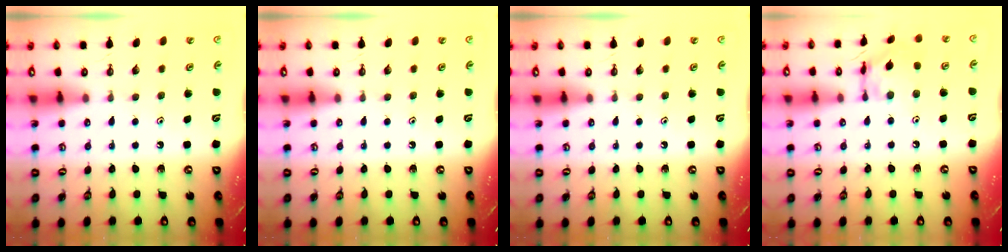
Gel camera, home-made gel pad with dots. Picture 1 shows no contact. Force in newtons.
{"total": 0.0}
{"total": 0.0}
{"total": 10.6, "press": 10.6, "slide": 0.7}